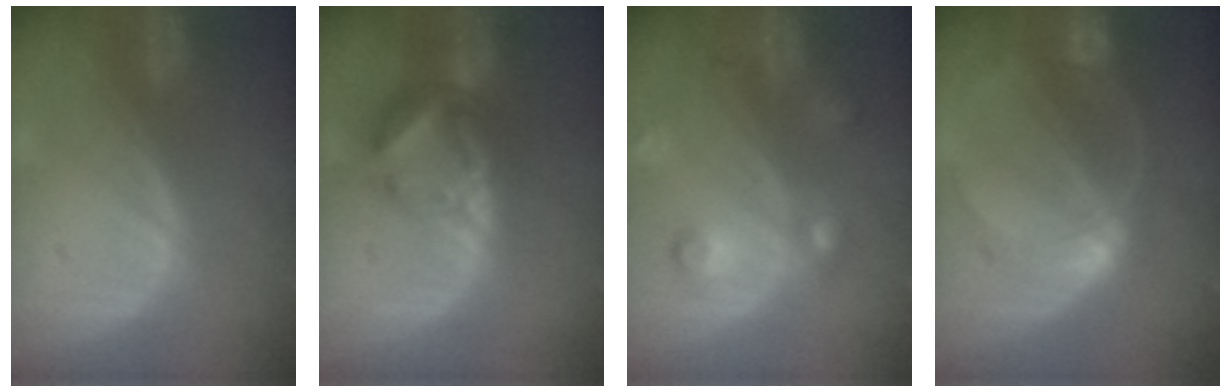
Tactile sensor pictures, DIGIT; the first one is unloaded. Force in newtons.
{"total": 7.2, "press": 6.3, "slide": 3.5}
{"total": 5.6, "press": 5.6, "slide": 0.3}
{"total": 7.3, "press": 6.5, "slide": 3.4}